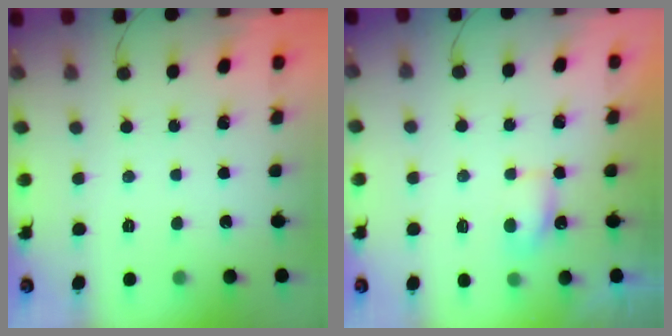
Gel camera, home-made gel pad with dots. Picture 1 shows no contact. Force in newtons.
{"total": 4.1, "press": 4.0, "slide": 1.1}